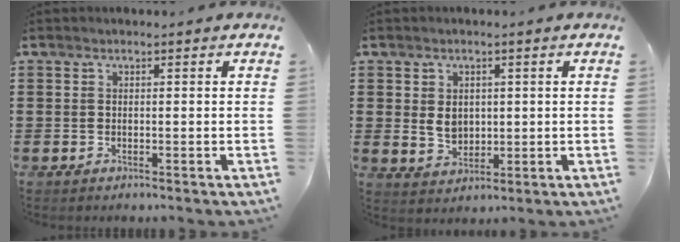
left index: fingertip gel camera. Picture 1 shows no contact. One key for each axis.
{"total": 3.7, "fx": 0.5, "fy": 2.9, "fz": 2.1, "tx": -0.035, "ty": 0.003, "tz": 0.004}